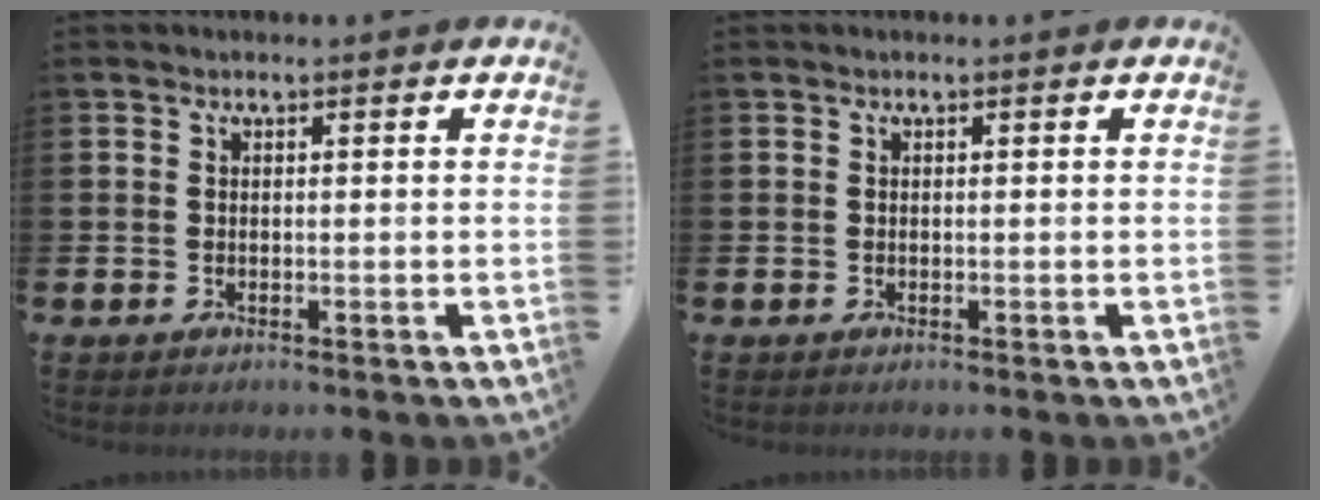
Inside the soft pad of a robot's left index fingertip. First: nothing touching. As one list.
[{"total": 0.0}]